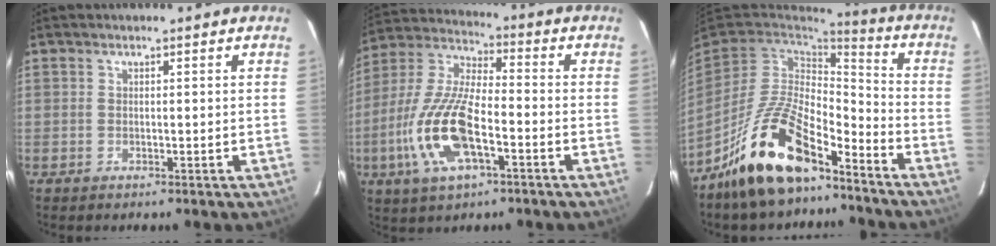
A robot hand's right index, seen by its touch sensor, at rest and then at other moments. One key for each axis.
{"total": 16.5, "fx": -5.7, "fy": 6.1, "fz": 14.2, "tx": -0.308, "ty": -0.008, "tz": -0.112}
{"total": 18.1, "fx": -12.5, "fy": 6.8, "fz": 11.2, "tx": -0.226, "ty": 0.000, "tz": -0.225}